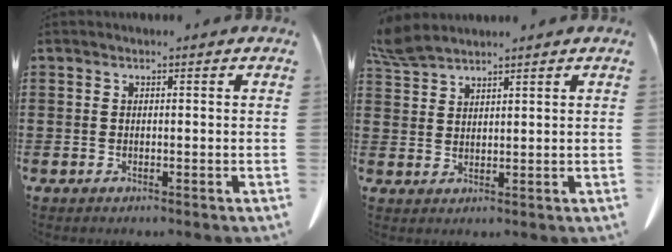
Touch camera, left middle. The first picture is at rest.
{"total": 4.0, "force": [3.6, 0.7, 1.6], "torque": [-0.043, -0.006, 0.068]}